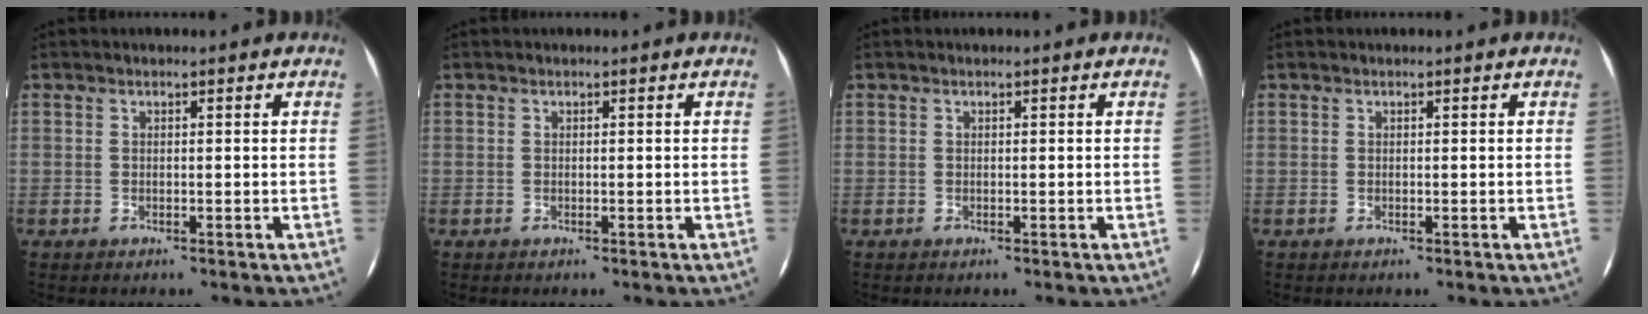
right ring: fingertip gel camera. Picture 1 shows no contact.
{"total": 0.0}
{"total": 0.0}
{"total": 0.0}